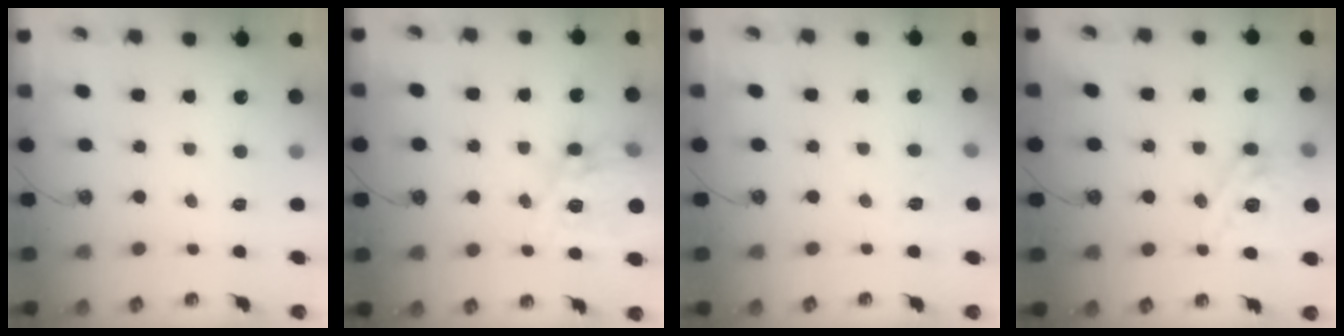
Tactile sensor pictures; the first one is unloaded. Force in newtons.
{"total": 15.3, "press": 15.2, "slide": 1.4}
{"total": 4.2, "press": 4.2, "slide": 0.4}
{"total": 15.4, "press": 15.3, "slide": 1.4}